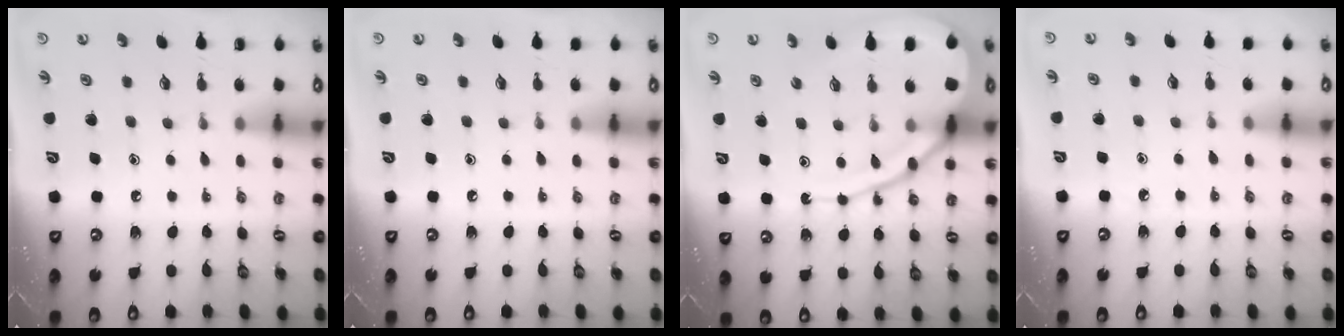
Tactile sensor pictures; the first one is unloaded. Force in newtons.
{"total": 2.3, "press": 2.3, "slide": 0.4}
{"total": 13.7, "press": 13.6, "slide": 1.1}
{"total": 4.1, "press": 4.1, "slide": 0.5}